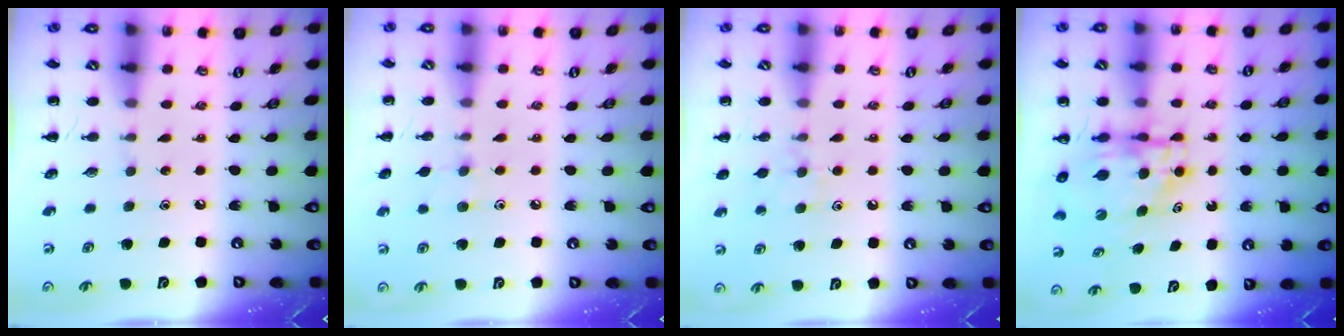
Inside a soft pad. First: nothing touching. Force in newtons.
{"total": 5.9, "press": 5.6, "slide": 2.0}
{"total": 7.0, "press": 6.8, "slide": 1.8}
{"total": 5.7, "press": 5.6, "slide": 1.0}